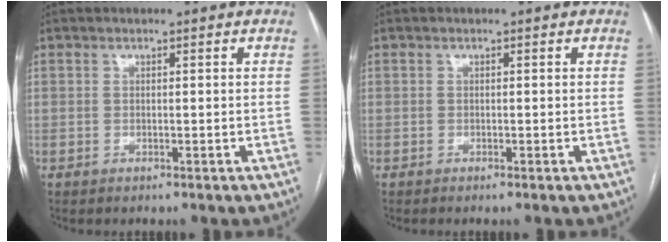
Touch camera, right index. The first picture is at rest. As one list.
[{"total": 0.0}]